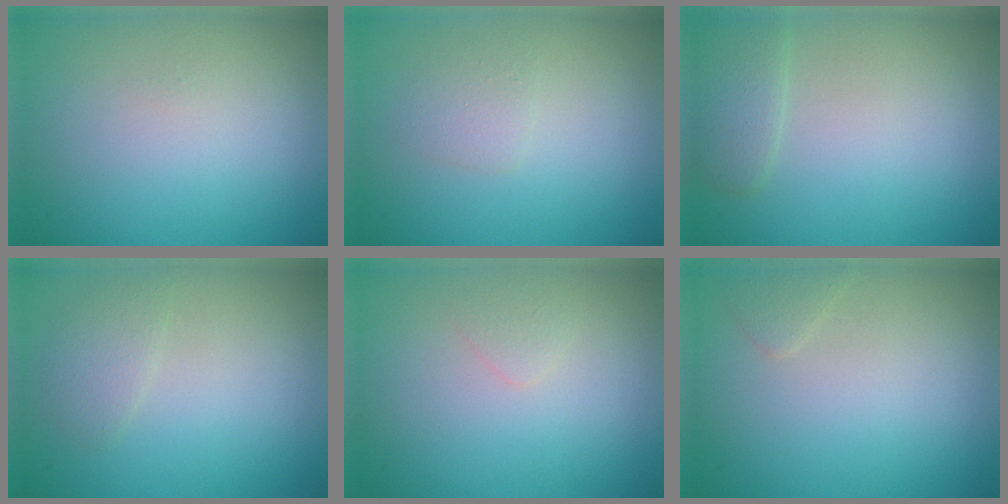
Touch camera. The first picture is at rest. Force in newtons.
{"total": 1.2, "press": 1.2, "slide": 0.0}
{"total": 2.1, "press": 2.0, "slide": 0.1}
{"total": 1.5, "press": 1.5, "slide": 0.1}
{"total": 0.7, "press": 0.7, "slide": 0.0}
{"total": 0.9, "press": 0.9, "slide": 0.0}